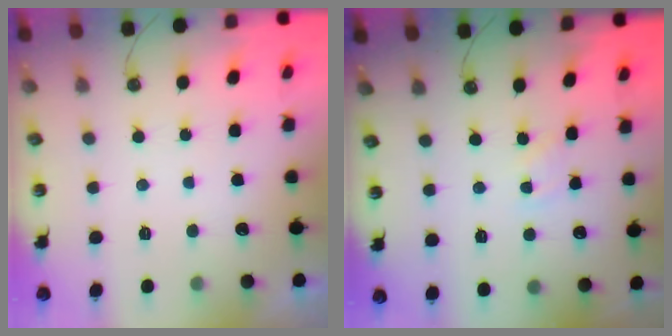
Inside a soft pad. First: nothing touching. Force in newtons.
{"total": 1.9, "press": 1.9, "slide": 0.4}